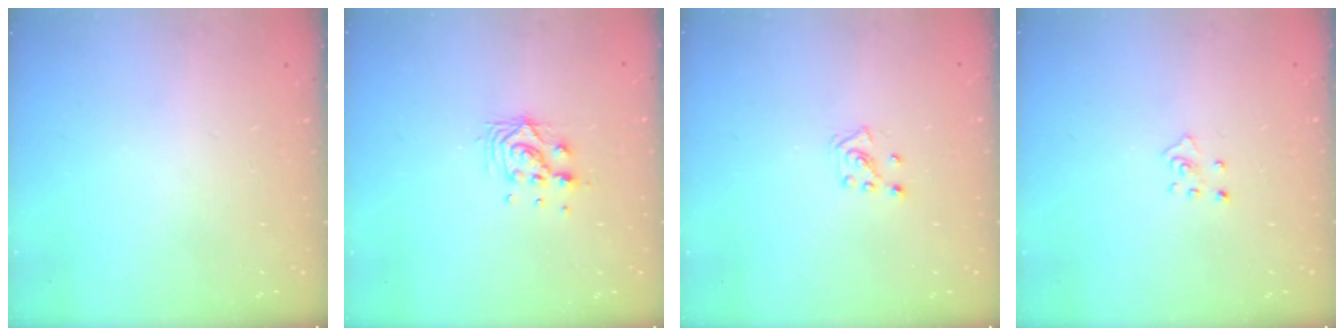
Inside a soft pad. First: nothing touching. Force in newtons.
{"total": 8.6, "press": 8.6, "slide": 0.7}
{"total": 3.8, "press": 3.8, "slide": 0.4}
{"total": 3.7, "press": 3.6, "slide": 0.4}